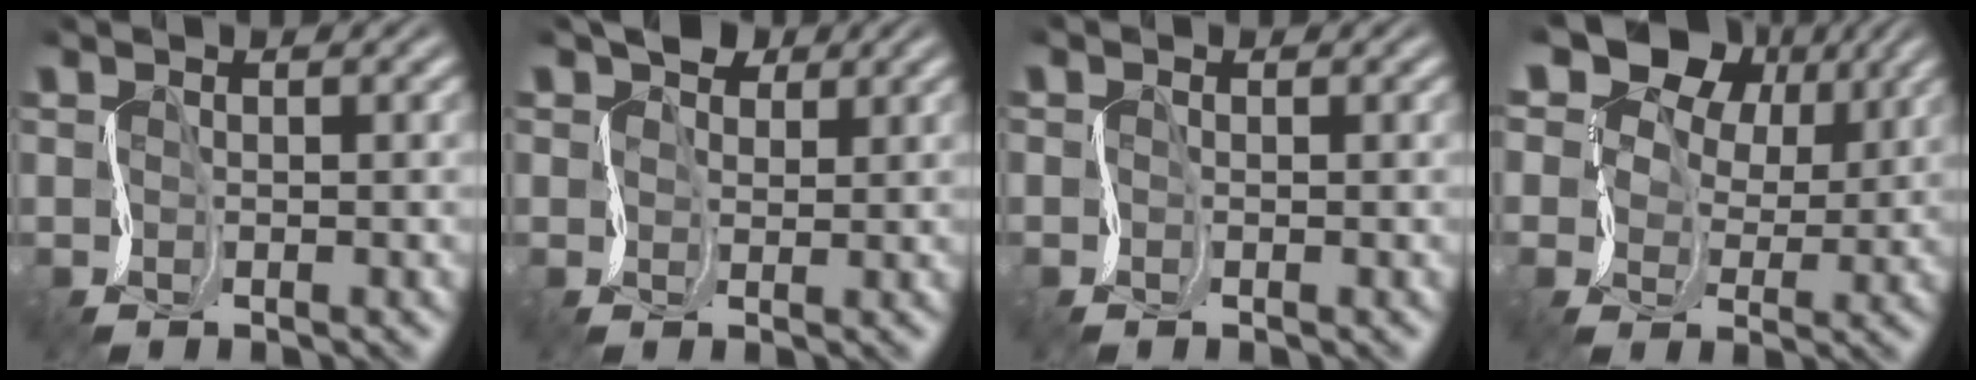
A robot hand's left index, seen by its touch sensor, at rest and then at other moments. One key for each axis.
{"total": 2.8, "fx": 2.4, "fy": 1.4, "fz": 0.5, "tx": -0.017, "ty": 0.013, "tz": 0.031}
{"total": 0.0}
{"total": 13.4, "fx": 8.1, "fy": 8.2, "fz": 6.8, "tx": -0.135, "ty": 0.040, "tz": 0.113}